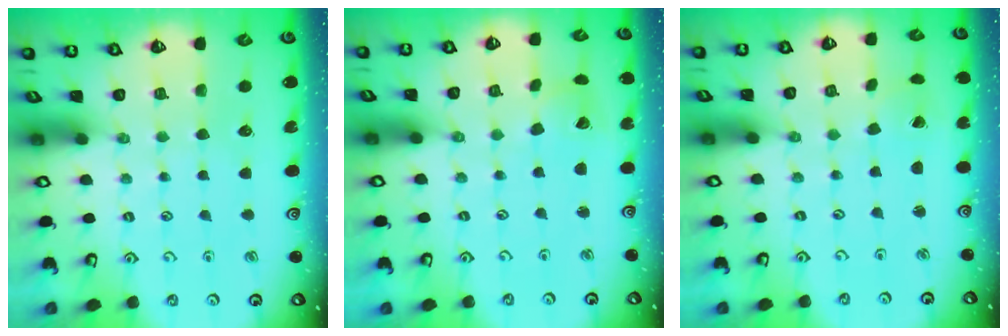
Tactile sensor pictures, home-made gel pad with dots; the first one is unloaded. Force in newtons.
{"total": 4.8, "press": 4.8, "slide": 0.5}
{"total": 0.6, "press": 0.3, "slide": 0.5}